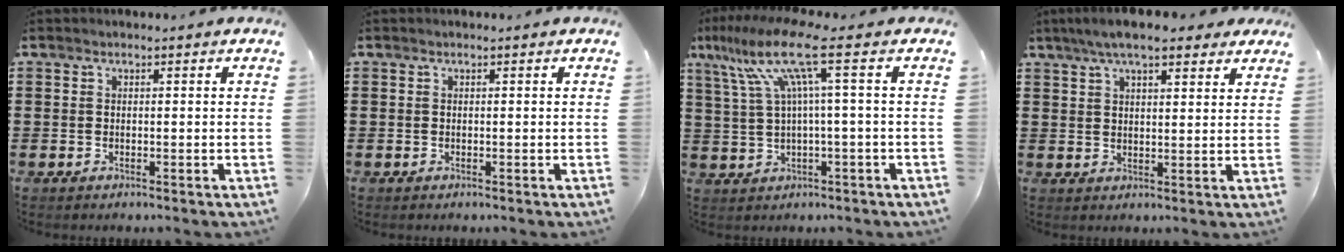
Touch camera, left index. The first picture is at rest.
{"total": 0.0}
{"total": 10.4, "force": [3.2, 0.4, 9.9], "torque": [-0.216, -0.013, 0.044]}
{"total": 6.7, "force": [5.2, 1.6, 4.0], "torque": [-0.090, 0.002, 0.094]}